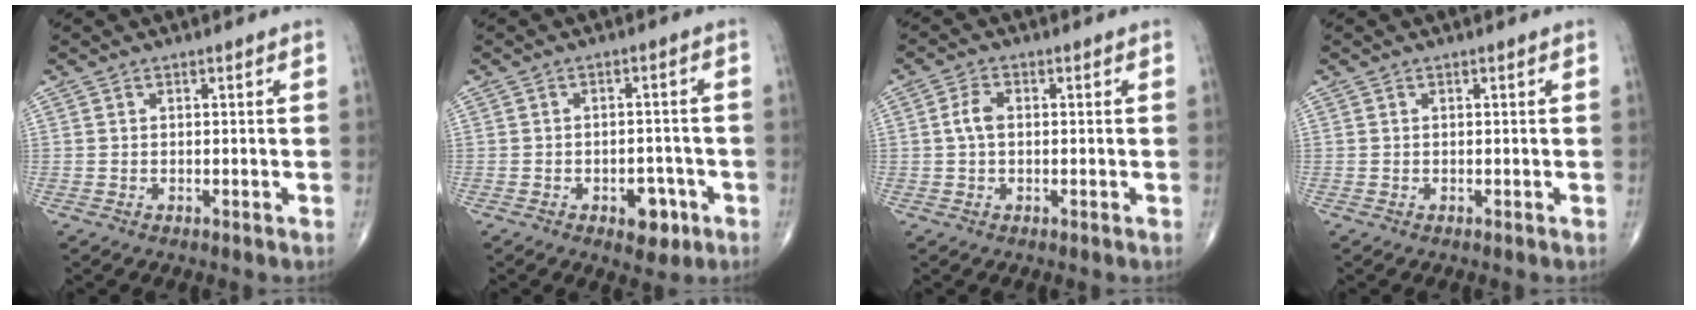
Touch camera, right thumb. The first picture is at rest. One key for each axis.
{"total": 5.4, "fx": -2.5, "fy": 3.2, "fz": 3.5, "tx": -0.021, "ty": 0.017, "tz": -0.028}
{"total": 3.1, "fx": 0.2, "fy": 1.9, "fz": 2.5, "tx": -0.055, "ty": 0.007, "tz": -0.002}
{"total": 0.0}